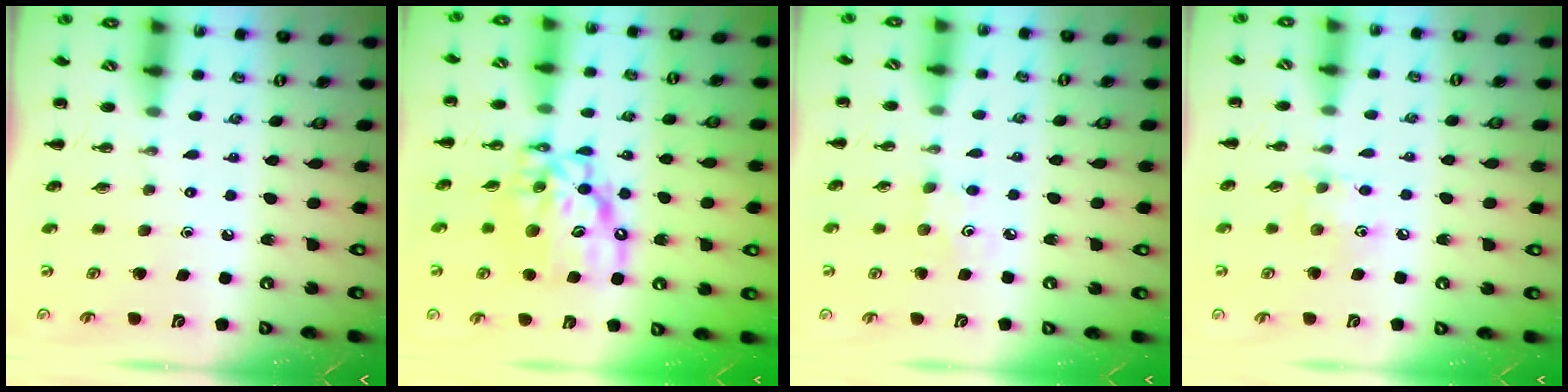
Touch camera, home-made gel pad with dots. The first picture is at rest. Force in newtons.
{"total": 12.4, "press": 11.9, "slide": 3.5}
{"total": 2.9, "press": 2.8, "slide": 0.8}
{"total": 6.6, "press": 6.5, "slide": 1.2}